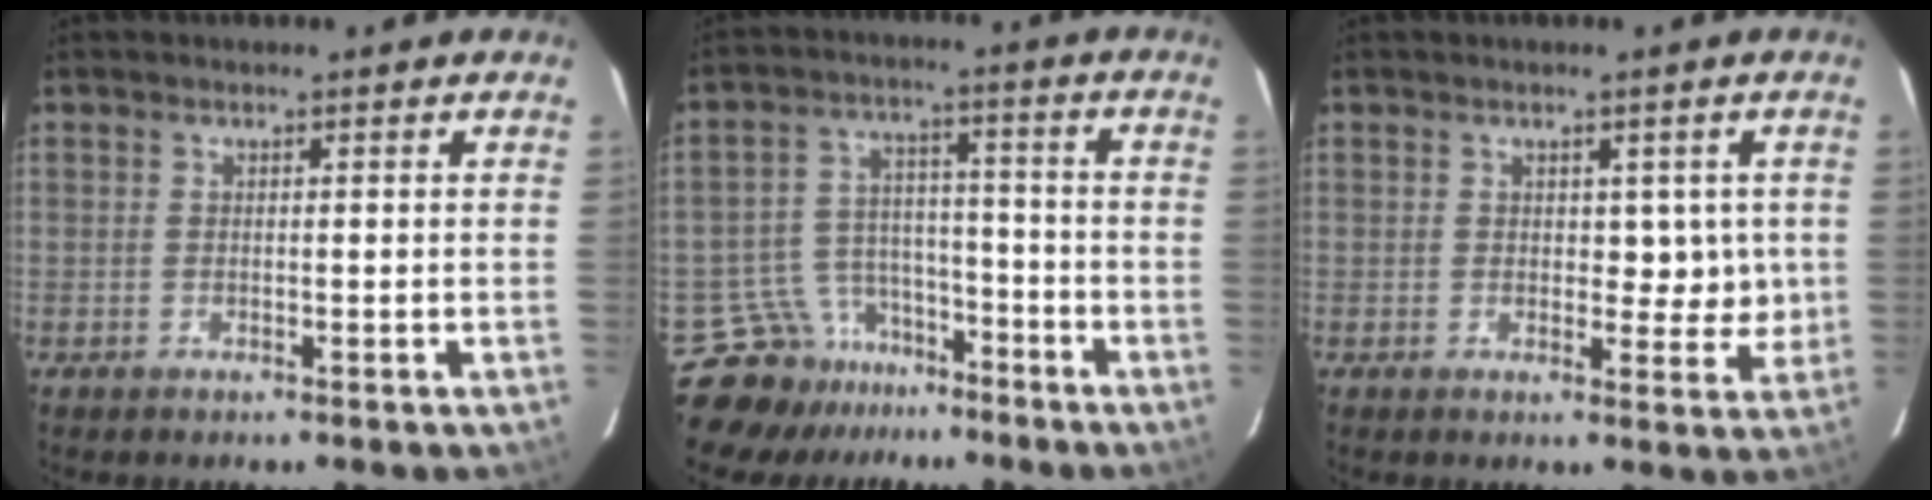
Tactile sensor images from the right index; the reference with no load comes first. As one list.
[{"total": 10.3, "force": [-7.9, 6.5, 0.6], "torque": [-0.011, 0.052, -0.125]}, {"total": 4.3, "force": [0.6, 2.7, 3.4], "torque": [-0.030, 0.004, 0.012]}]